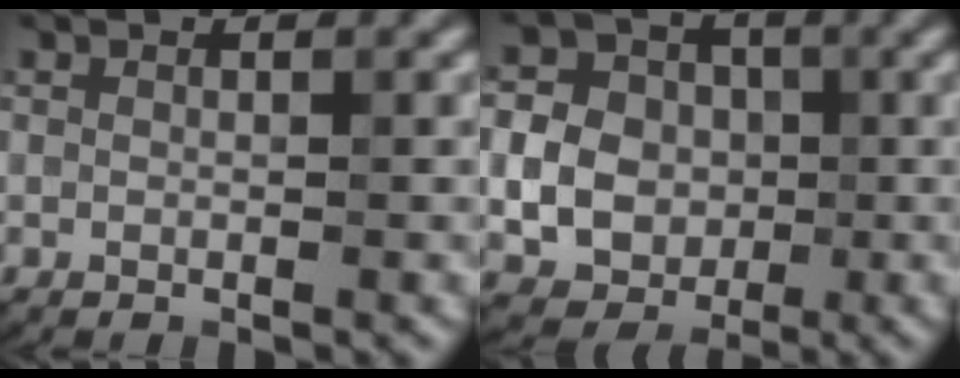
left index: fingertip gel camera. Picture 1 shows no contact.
{"total": 7.6, "force": [-0.6, 6.6, 3.7], "torque": [-0.065, 0.005, -0.024]}